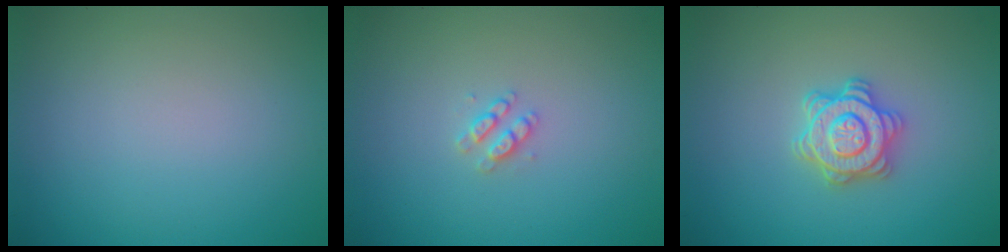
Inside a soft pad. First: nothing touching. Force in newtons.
{"total": 1.4, "press": 1.3, "slide": 0.3}
{"total": 3.6, "press": 3.3, "slide": 1.4}